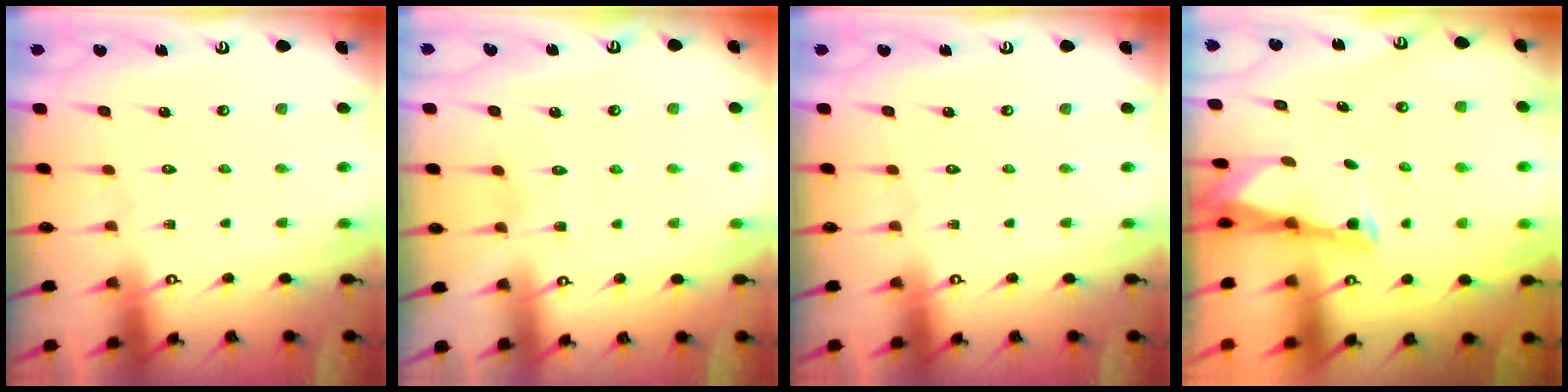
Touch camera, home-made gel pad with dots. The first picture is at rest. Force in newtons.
{"total": 3.6, "press": 3.6, "slide": 0.4}
{"total": 0.0}
{"total": 2.8, "press": 2.8, "slide": 0.2}